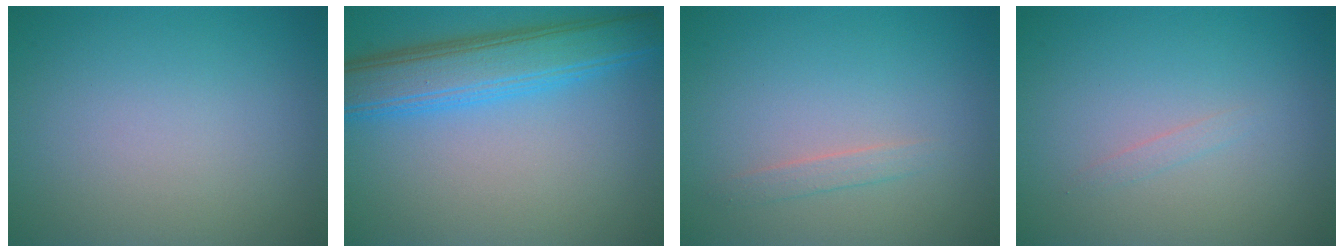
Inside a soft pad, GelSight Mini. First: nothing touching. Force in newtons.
{"total": 7.7, "press": 7.7, "slide": 0.3}
{"total": 1.1, "press": 1.1, "slide": 0.0}
{"total": 0.6, "press": 0.6, "slide": 0.0}